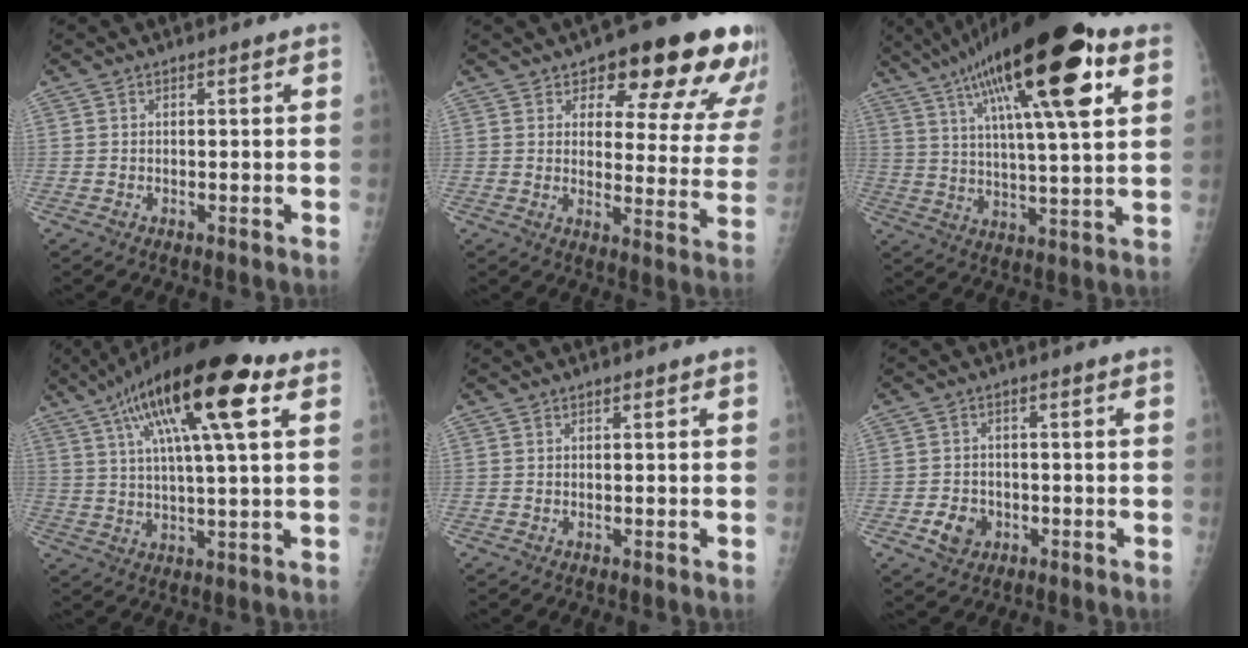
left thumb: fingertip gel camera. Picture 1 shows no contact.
{"total": 19.0, "force": [12.4, 7.7, 12.1], "torque": [-0.096, -0.059, 0.147]}
{"total": 25.0, "force": [12.1, 5.7, 21.1], "torque": [-0.346, -0.003, 0.197]}
{"total": 20.0, "force": [9.0, 4.7, 17.3], "torque": [-0.289, 0.004, 0.145]}
{"total": 0.0}
{"total": 4.5, "force": [-1.7, 3.7, 2.0], "torque": [-0.021, 0.008, -0.024]}